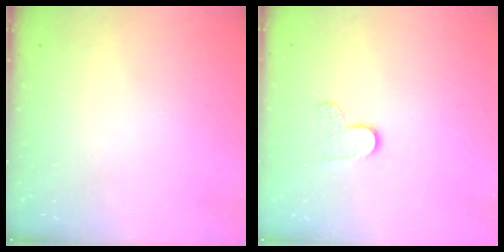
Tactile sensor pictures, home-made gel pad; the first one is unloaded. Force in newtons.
{"total": 7.0, "press": 7.0, "slide": 0.6}